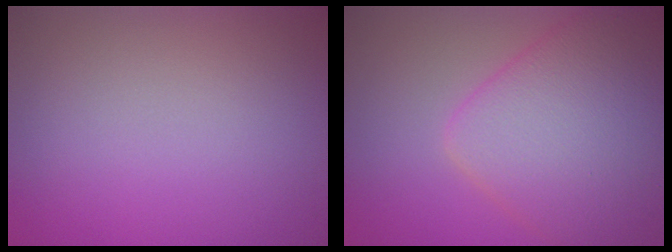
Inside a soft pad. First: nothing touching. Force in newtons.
{"total": 7.8, "press": 7.8, "slide": 0.2}